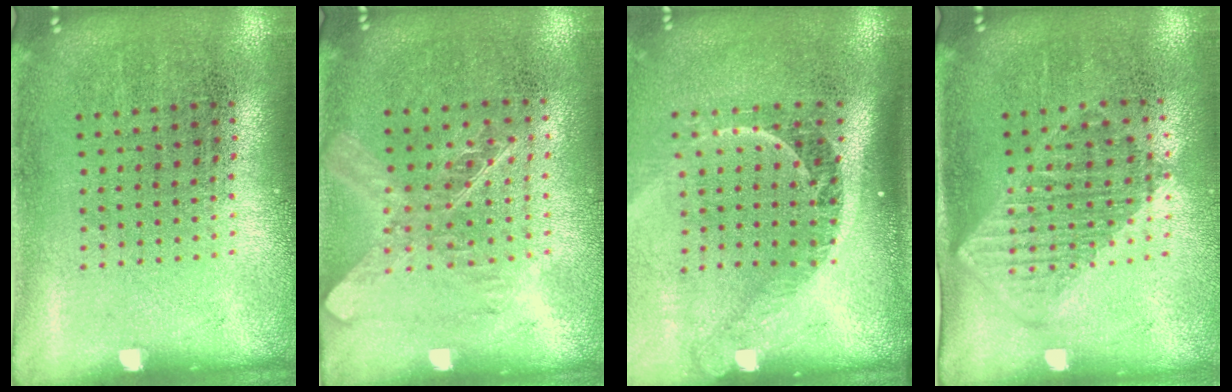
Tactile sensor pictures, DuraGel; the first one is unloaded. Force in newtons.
{"total": 1.6, "press": 1.4, "slide": 0.8}
{"total": 2.3, "press": 1.6, "slide": 1.6}
{"total": 1.2, "press": 1.1, "slide": 0.5}